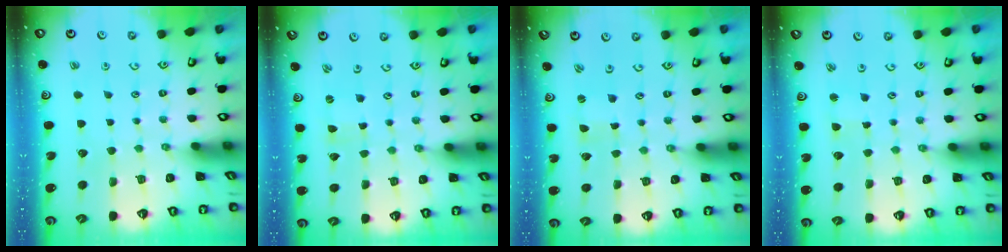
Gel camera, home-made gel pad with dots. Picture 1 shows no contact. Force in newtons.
{"total": 0.0}
{"total": 0.0}
{"total": 1.7, "press": 1.7, "slide": 0.1}